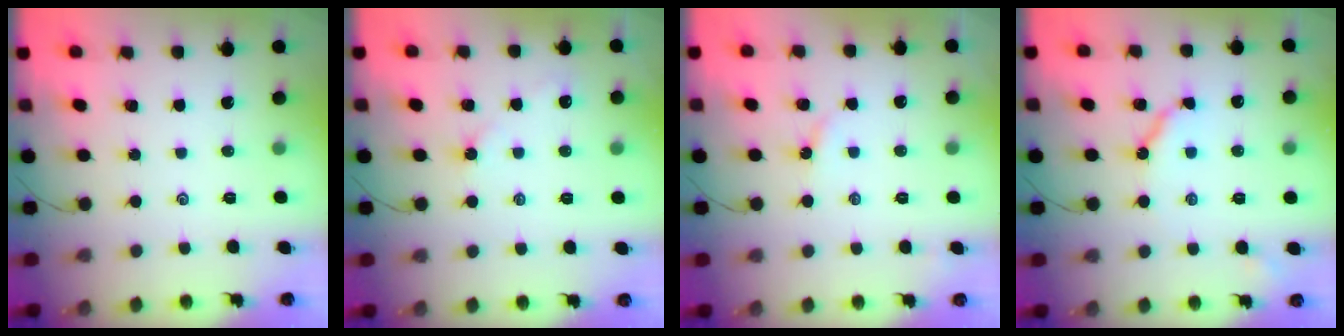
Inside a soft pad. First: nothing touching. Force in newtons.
{"total": 2.2, "press": 2.1, "slide": 0.4}
{"total": 2.3, "press": 2.3, "slide": 0.4}
{"total": 7.4, "press": 7.3, "slide": 0.7}